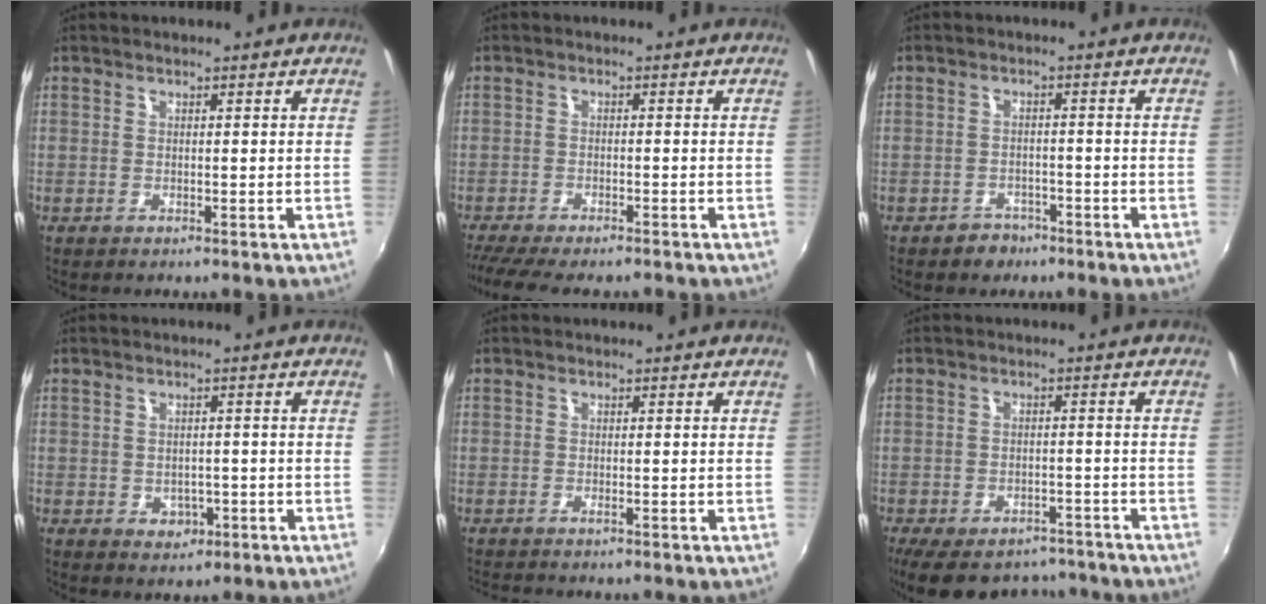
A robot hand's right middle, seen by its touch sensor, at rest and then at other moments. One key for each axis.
{"total": 9.4, "fx": -8.1, "fy": 1.4, "fz": 4.4, "tx": -0.102, "ty": -0.035, "tz": -0.134}
{"total": 3.9, "fx": -2.8, "fy": 2.7, "fz": 0.5, "tx": -0.022, "ty": 0.004, "tz": -0.041}
{"total": 3.7, "fx": -1.1, "fy": 3.1, "fz": 1.7, "tx": -0.032, "ty": 0.000, "tz": -0.007}
{"total": 1.3, "fx": -1.1, "fy": 0.0, "fz": 0.6, "tx": -0.012, "ty": -0.005, "tz": -0.021}
{"total": 14.8, "fx": -11.7, "fy": 6.8, "fz": 6.0, "tx": -0.137, "ty": -0.008, "tz": -0.160}